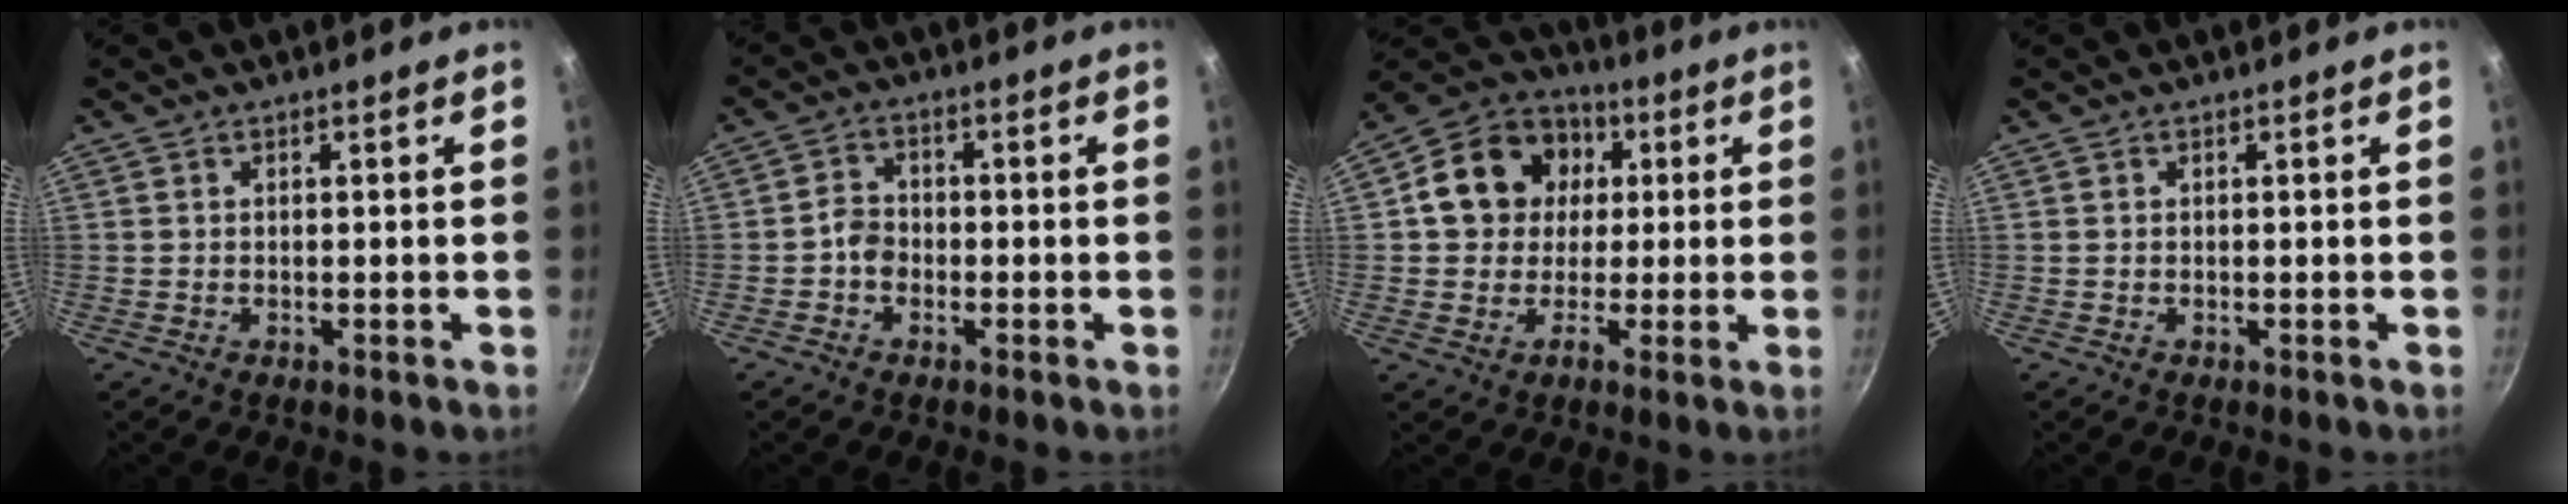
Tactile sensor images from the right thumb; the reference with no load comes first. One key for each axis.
{"total": 3.3, "fx": -1.2, "fy": 2.7, "fz": 1.6, "tx": -0.013, "ty": 0.022, "tz": -0.028}
{"total": 14.1, "fx": 1.9, "fy": 12.4, "fz": 6.5, "tx": -0.076, "ty": 0.026, "tz": 0.019}
{"total": 0.0}